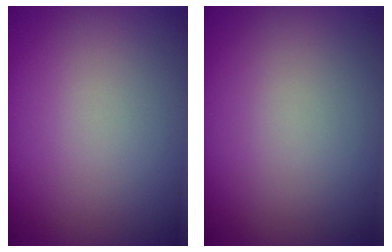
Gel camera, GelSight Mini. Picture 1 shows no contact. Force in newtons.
{"total": 0.0}